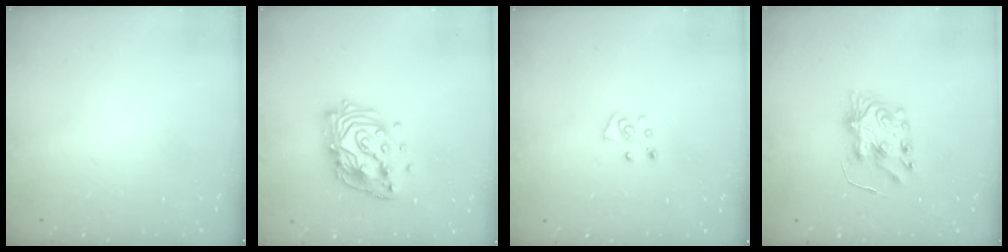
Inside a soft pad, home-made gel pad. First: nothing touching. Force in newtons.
{"total": 15.9, "press": 15.8, "slide": 1.8}
{"total": 5.7, "press": 5.7, "slide": 0.7}
{"total": 7.4, "press": 7.4, "slide": 0.2}